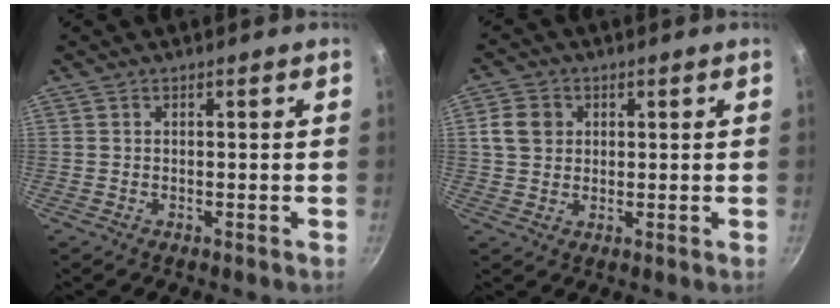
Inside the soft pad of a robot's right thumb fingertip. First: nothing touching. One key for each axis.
{"total": 5.4, "fx": 1.2, "fy": 4.6, "fz": 2.6, "tx": -0.027, "ty": 0.004, "tz": 0.019}